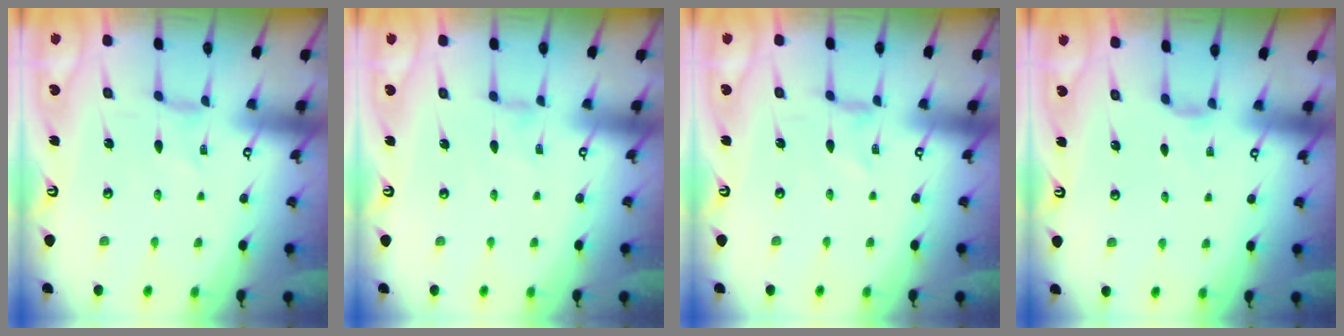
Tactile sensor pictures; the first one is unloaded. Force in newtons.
{"total": 1.5, "press": 1.4, "slide": 0.4}
{"total": 0.0}
{"total": 1.9, "press": 1.9, "slide": 0.4}